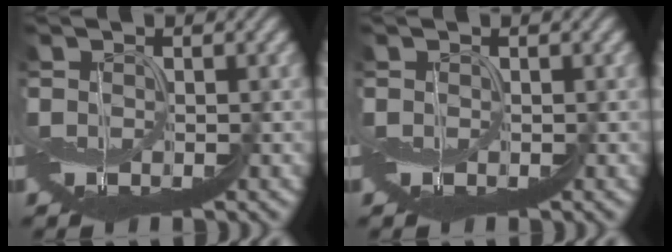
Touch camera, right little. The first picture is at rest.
{"total": 0.0}